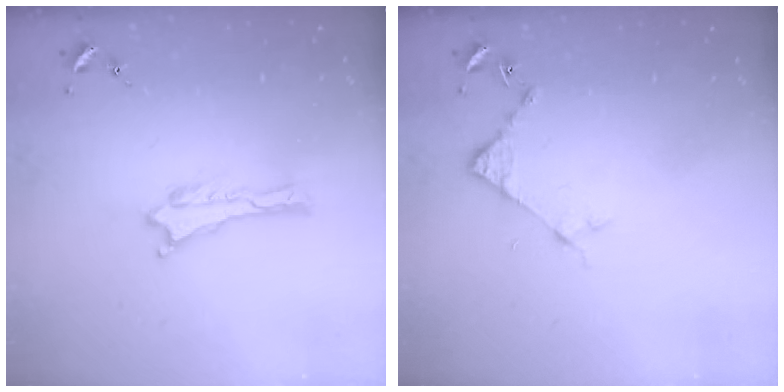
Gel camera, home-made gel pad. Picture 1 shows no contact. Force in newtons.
{"total": 4.3, "press": 4.3, "slide": 0.4}